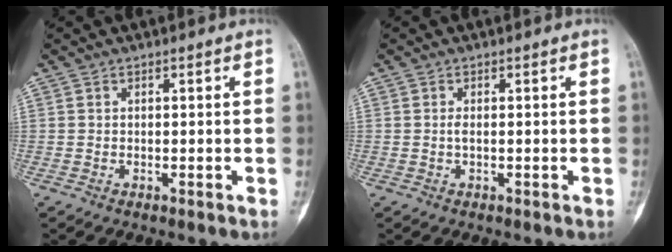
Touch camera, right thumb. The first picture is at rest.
{"total": 0.7, "force": [0.0, 0.2, 0.6], "torque": [-0.016, -0.001, 0.000]}